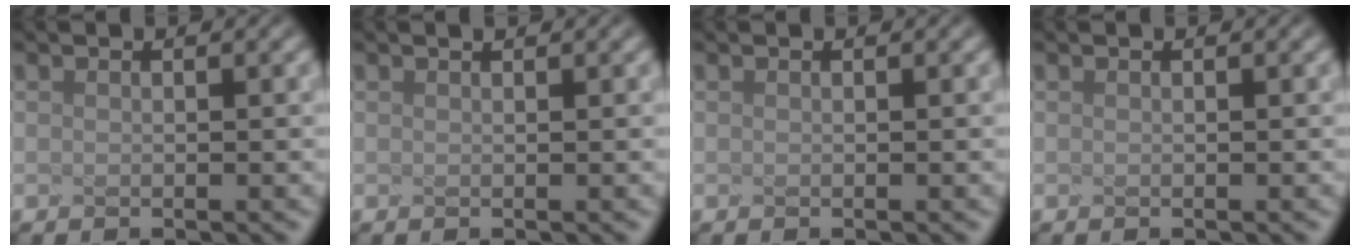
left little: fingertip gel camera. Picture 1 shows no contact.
{"total": 0.6, "force": [0.5, 0.1, 0.2], "torque": [0.001, 0.011, 0.002]}
{"total": 0.0}
{"total": 0.0}